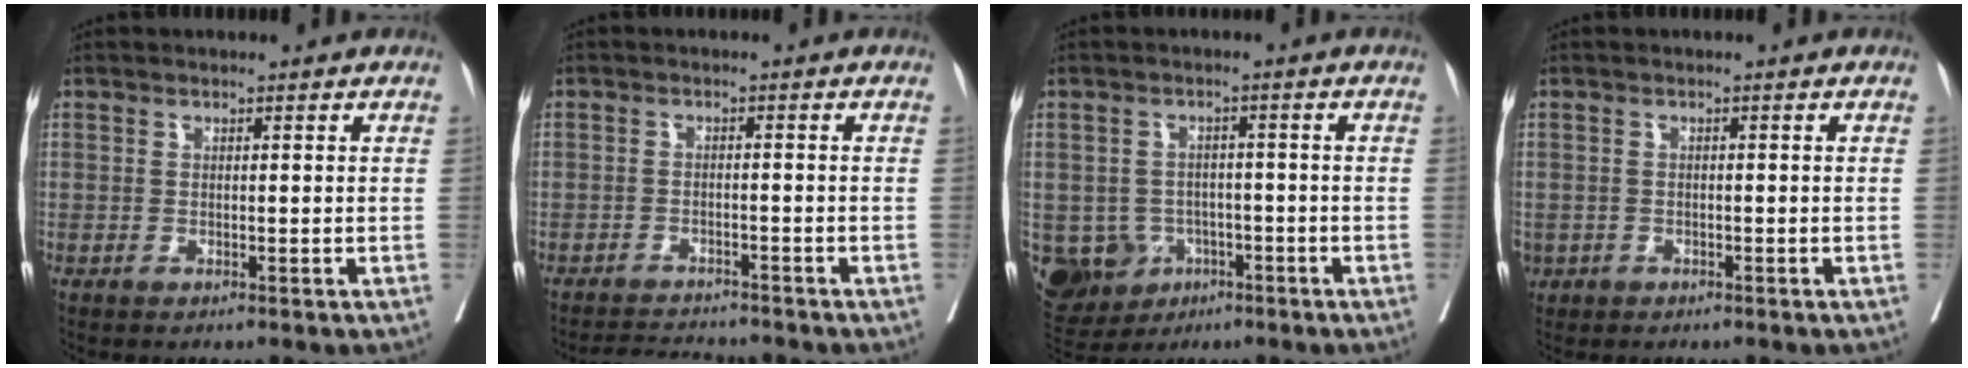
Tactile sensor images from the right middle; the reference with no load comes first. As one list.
[{"total": 5.0, "force": [-4.9, 0.2, 0.7], "torque": [-0.014, -0.013, -0.081]}, {"total": 11.0, "force": [-4.1, 9.7, 3.1], "torque": [-0.087, 0.011, -0.050]}, {"total": 2.3, "force": [-1.3, 1.8, 0.5], "torque": [-0.016, -0.001, -0.020]}]